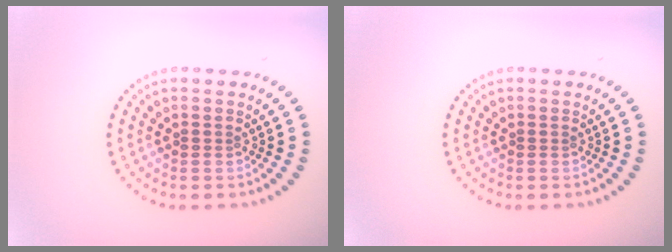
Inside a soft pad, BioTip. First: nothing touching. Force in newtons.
{"total": 0.0}